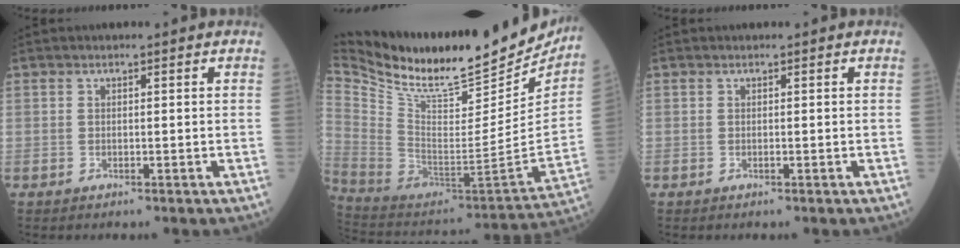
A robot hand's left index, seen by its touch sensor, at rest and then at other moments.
{"total": 30.8, "force": [25.8, 7.9, 14.9], "torque": [-0.274, -0.061, 0.391]}
{"total": 0.0}